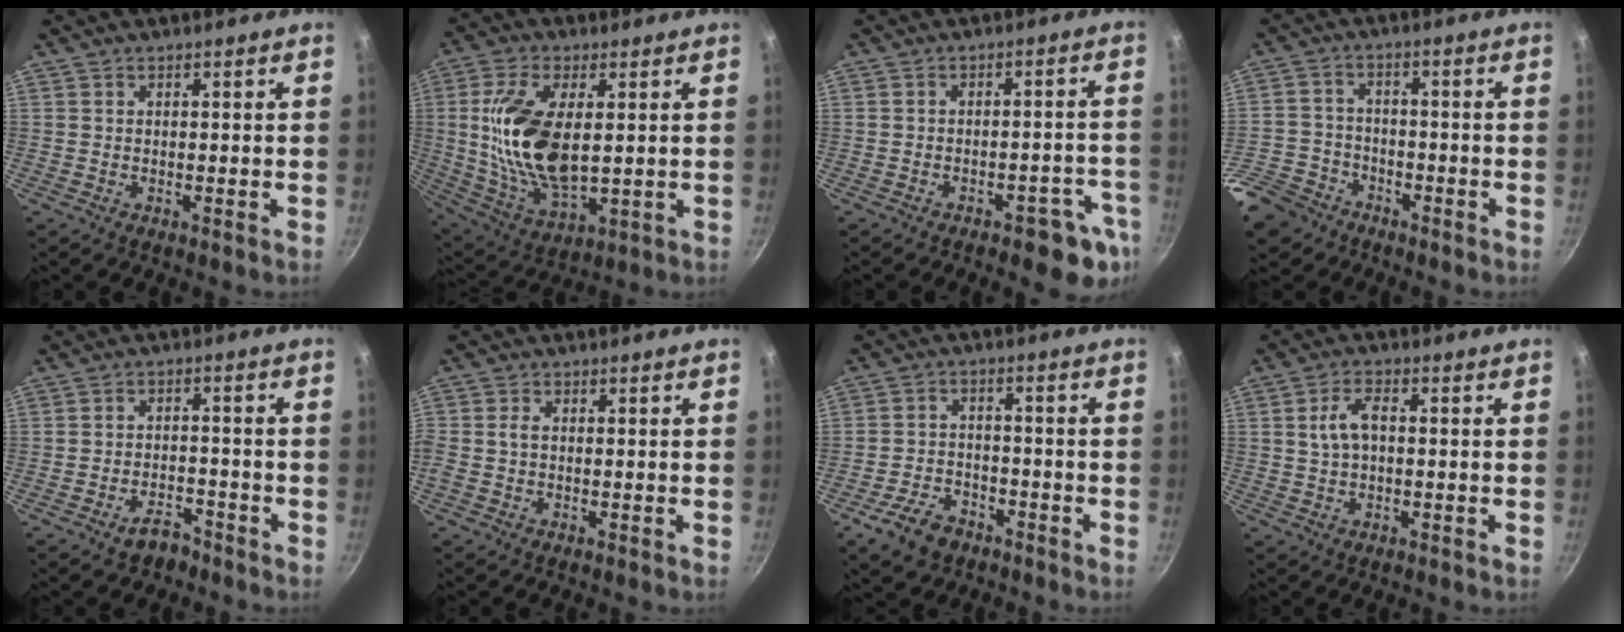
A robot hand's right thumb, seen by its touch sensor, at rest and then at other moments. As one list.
[{"total": 17.6, "force": [1.8, 8.7, 15.2], "torque": [-0.302, -0.016, 0.044]}, {"total": 9.3, "force": [-5.6, 3.2, 6.7], "torque": [-0.067, 0.041, -0.066]}, {"total": 9.2, "force": [-6.7, 5.9, 2.3], "torque": [-0.050, 0.024, -0.131]}, {"total": 4.4, "force": [-3.3, 2.2, 1.8], "torque": [-0.024, 0.024, -0.054]}, {"total": 2.1, "force": [-0.1, 1.2, 1.7], "torque": [-0.046, 0.003, -0.006]}, {"total": 7.5, "force": [-4.8, 4.6, 3.4], "torque": [-0.054, 0.025, -0.084]}, {"total": 5.0, "force": [0.5, 2.6, 4.2], "torque": [-0.088, 0.013, 0.008]}]